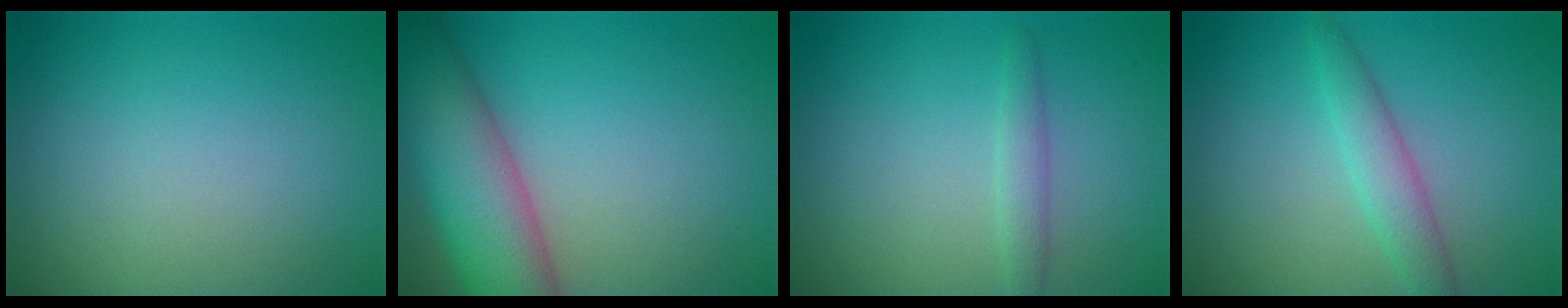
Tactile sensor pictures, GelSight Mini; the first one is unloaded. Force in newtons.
{"total": 9.0, "press": 9.0, "slide": 0.5}
{"total": 1.4, "press": 1.4, "slide": 0.1}
{"total": 2.7, "press": 2.7, "slide": 0.0}